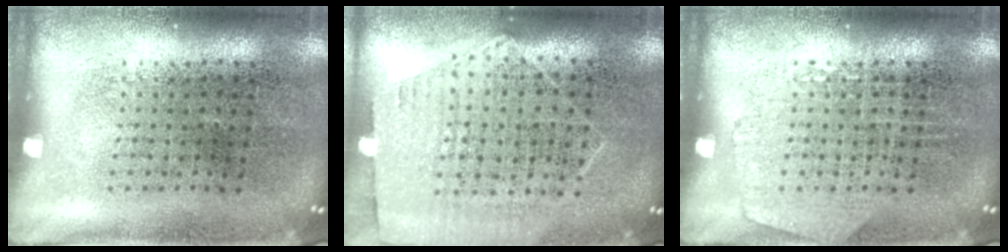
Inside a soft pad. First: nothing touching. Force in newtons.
{"total": 1.2, "press": 1.1, "slide": 0.5}
{"total": 1.0, "press": 1.0, "slide": 0.1}